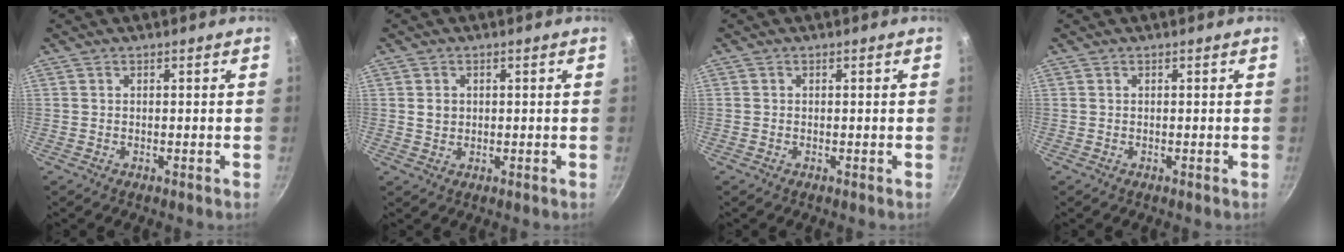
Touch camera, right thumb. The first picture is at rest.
{"total": 2.2, "force": [0.4, 1.9, 1.0], "torque": [-0.010, 0.001, 0.008]}
{"total": 0.0}
{"total": 0.0}